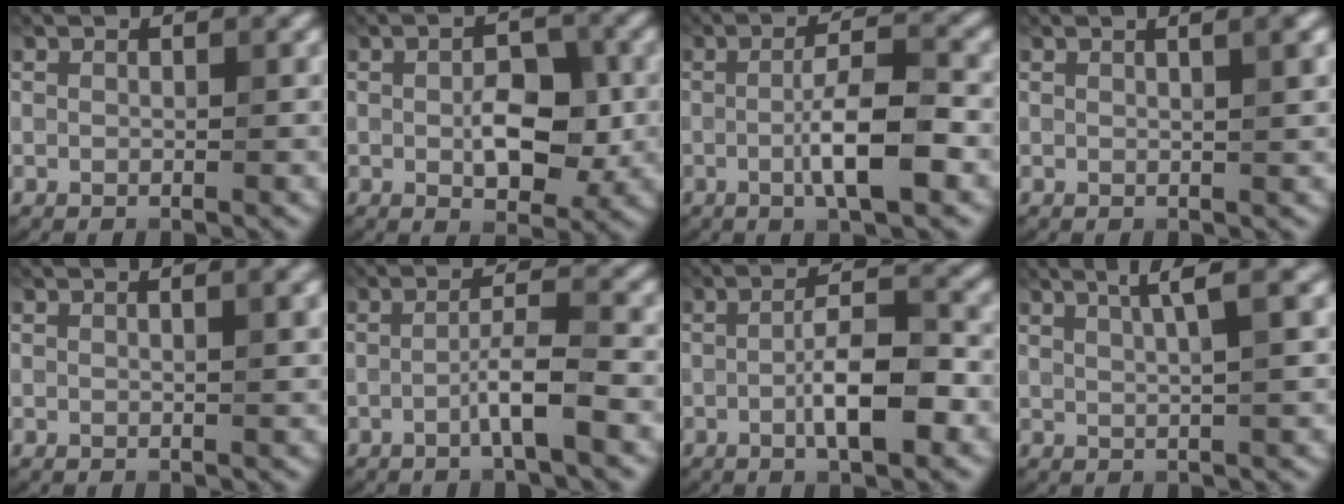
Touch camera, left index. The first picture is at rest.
{"total": 5.3, "force": [-0.3, 2.8, 4.5], "torque": [-0.080, -0.001, 0.000]}
{"total": 5.5, "force": [-1.2, 0.8, 5.3], "torque": [-0.096, 0.009, -0.024]}
{"total": 2.4, "force": [1.0, 0.4, 2.2], "torque": [-0.023, 0.010, 0.013]}
{"total": 1.9, "force": [0.8, 0.2, 1.7], "torque": [-0.025, 0.007, 0.013]}
{"total": 3.2, "force": [-1.4, -0.1, 2.8], "torque": [-0.056, 0.015, -0.032]}
{"total": 5.4, "force": [-1.5, 1.1, 5.1], "torque": [-0.094, 0.011, -0.030]}
{"total": 3.8, "force": [2.0, 0.3, 3.2], "torque": [-0.044, 0.014, 0.032]}